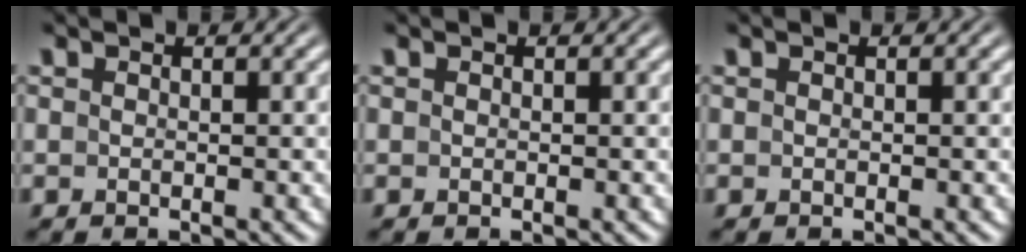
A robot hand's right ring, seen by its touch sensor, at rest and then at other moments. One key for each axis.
{"total": 0.0}
{"total": 0.0}